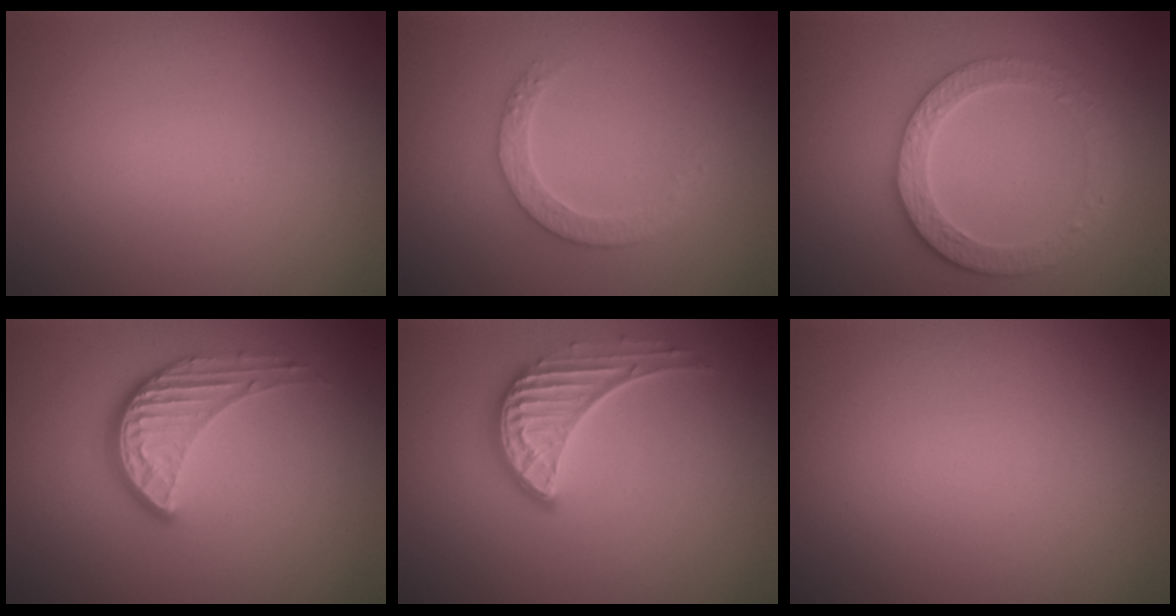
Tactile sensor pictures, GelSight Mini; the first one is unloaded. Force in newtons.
{"total": 2.5, "press": 2.4, "slide": 0.7}
{"total": 3.5, "press": 3.1, "slide": 1.5}
{"total": 3.9, "press": 3.0, "slide": 2.5}
{"total": 3.5, "press": 3.0, "slide": 1.7}
{"total": 0.0}